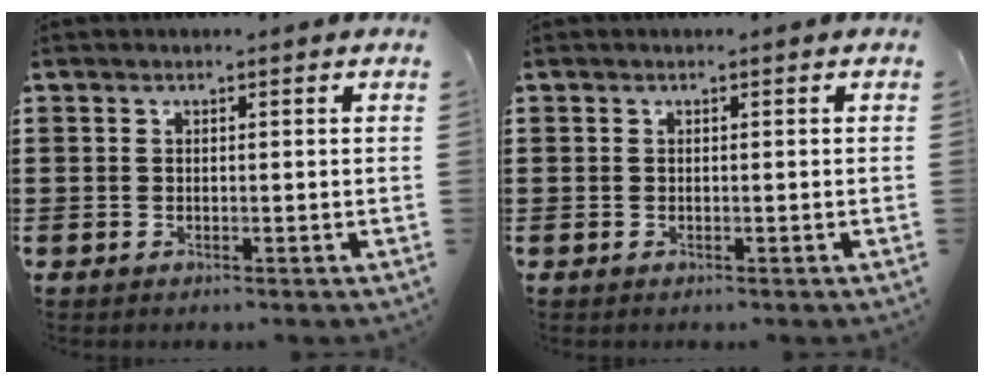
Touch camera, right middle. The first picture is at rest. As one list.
[{"total": 0.0}]